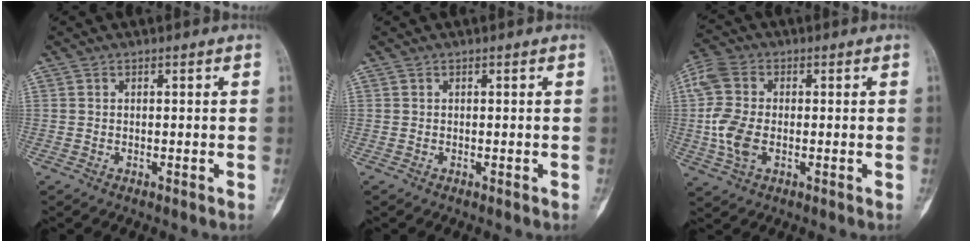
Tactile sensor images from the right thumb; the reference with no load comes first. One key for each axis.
{"total": 0.0}
{"total": 9.7, "fx": -0.7, "fy": 6.3, "fz": 7.4, "tx": -0.170, "ty": 0.007, "tz": -0.019}